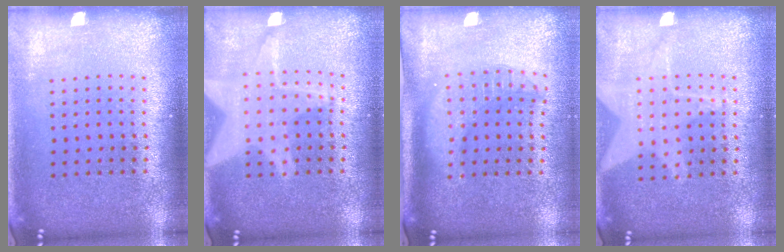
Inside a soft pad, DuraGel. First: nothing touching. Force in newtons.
{"total": 2.9, "press": 2.9, "slide": 0.2}
{"total": 1.8, "press": 1.5, "slide": 1.0}
{"total": 1.1, "press": 1.0, "slide": 0.4}